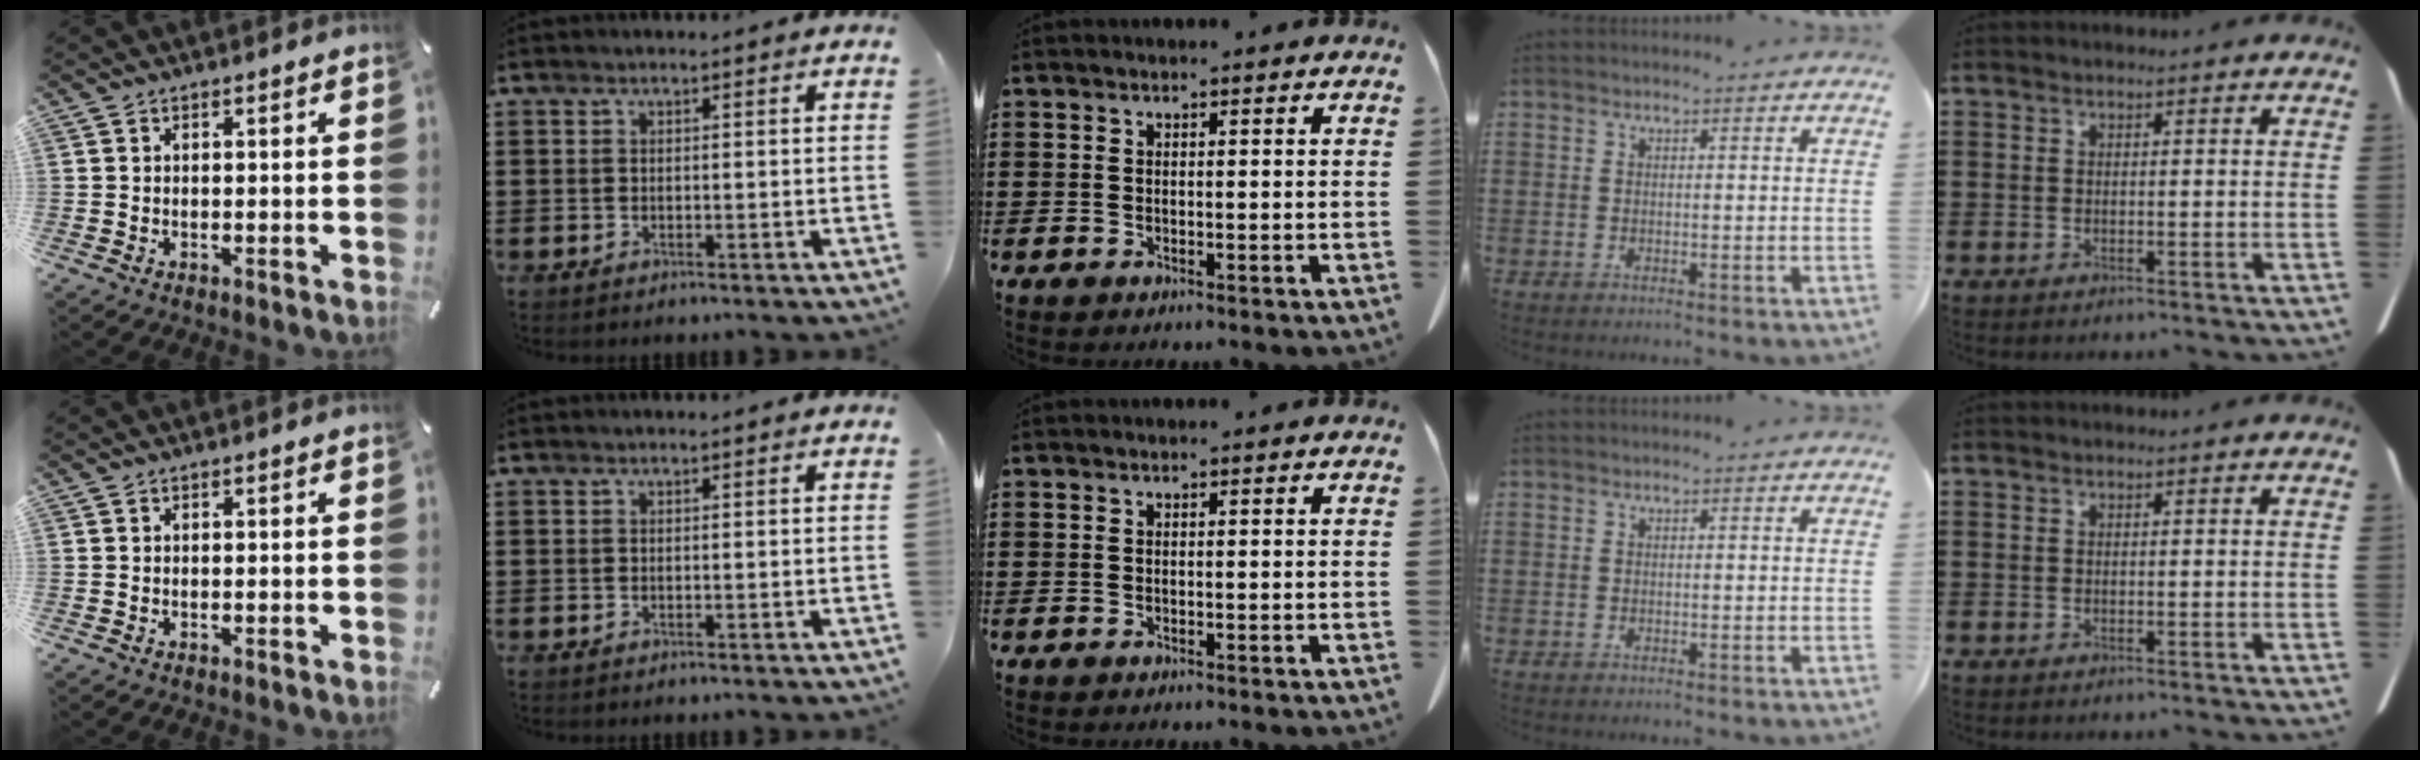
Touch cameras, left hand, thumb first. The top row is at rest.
{}